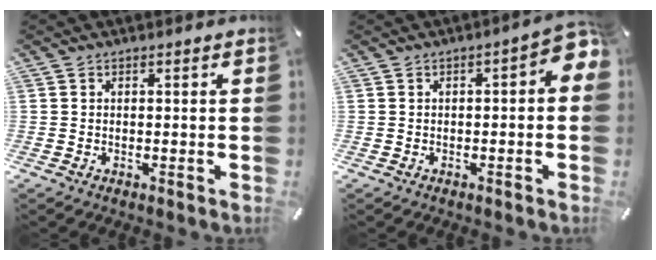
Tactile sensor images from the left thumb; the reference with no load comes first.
{"total": 4.8, "force": [-0.5, 2.0, 4.3], "torque": [-0.063, 0.005, -0.011]}